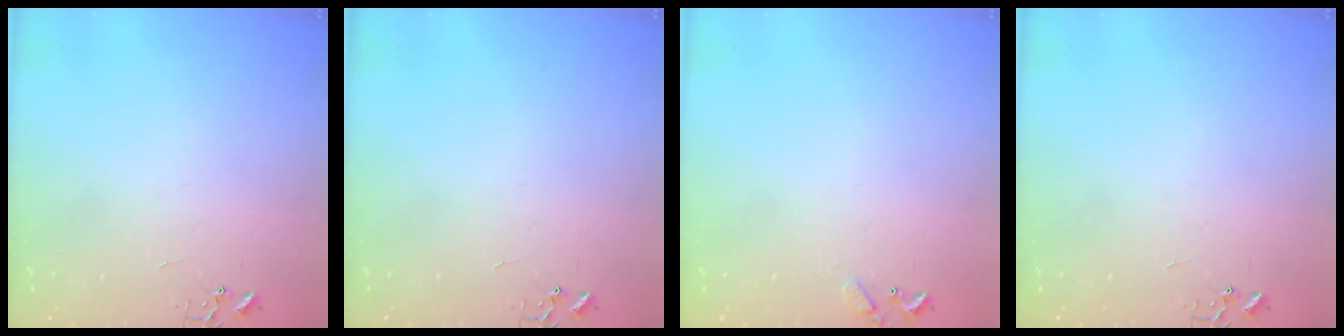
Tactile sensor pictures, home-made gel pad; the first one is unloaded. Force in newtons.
{"total": 0.0}
{"total": 5.5, "press": 5.5, "slide": 0.4}
{"total": 0.0}